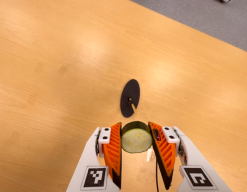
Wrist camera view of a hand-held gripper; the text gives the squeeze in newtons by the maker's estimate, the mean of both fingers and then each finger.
{"total": 12.5, "left": 11.3, "right": 13.7}